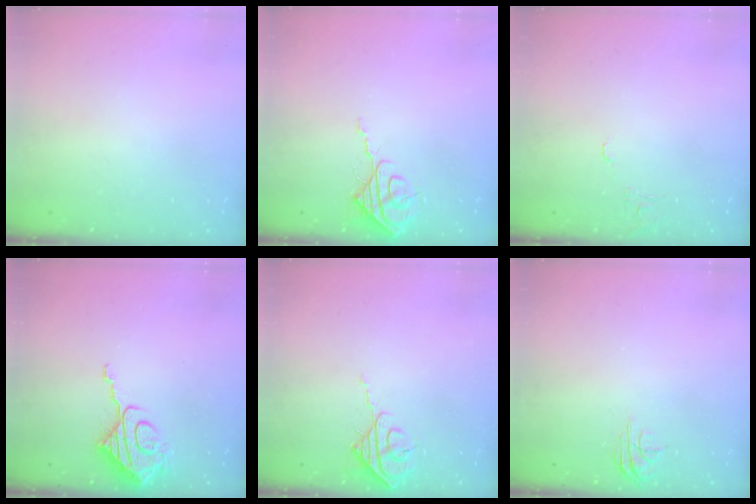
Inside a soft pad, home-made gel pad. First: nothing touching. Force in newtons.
{"total": 8.0, "press": 8.0, "slide": 0.3}
{"total": 5.1, "press": 5.1, "slide": 0.4}
{"total": 10.1, "press": 10.1, "slide": 0.8}
{"total": 7.4, "press": 7.4, "slide": 0.7}
{"total": 4.5, "press": 4.5, "slide": 0.4}